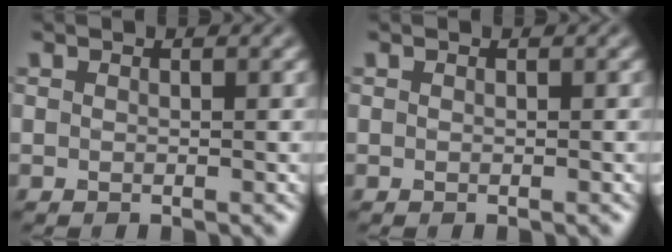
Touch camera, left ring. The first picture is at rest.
{"total": 0.0}